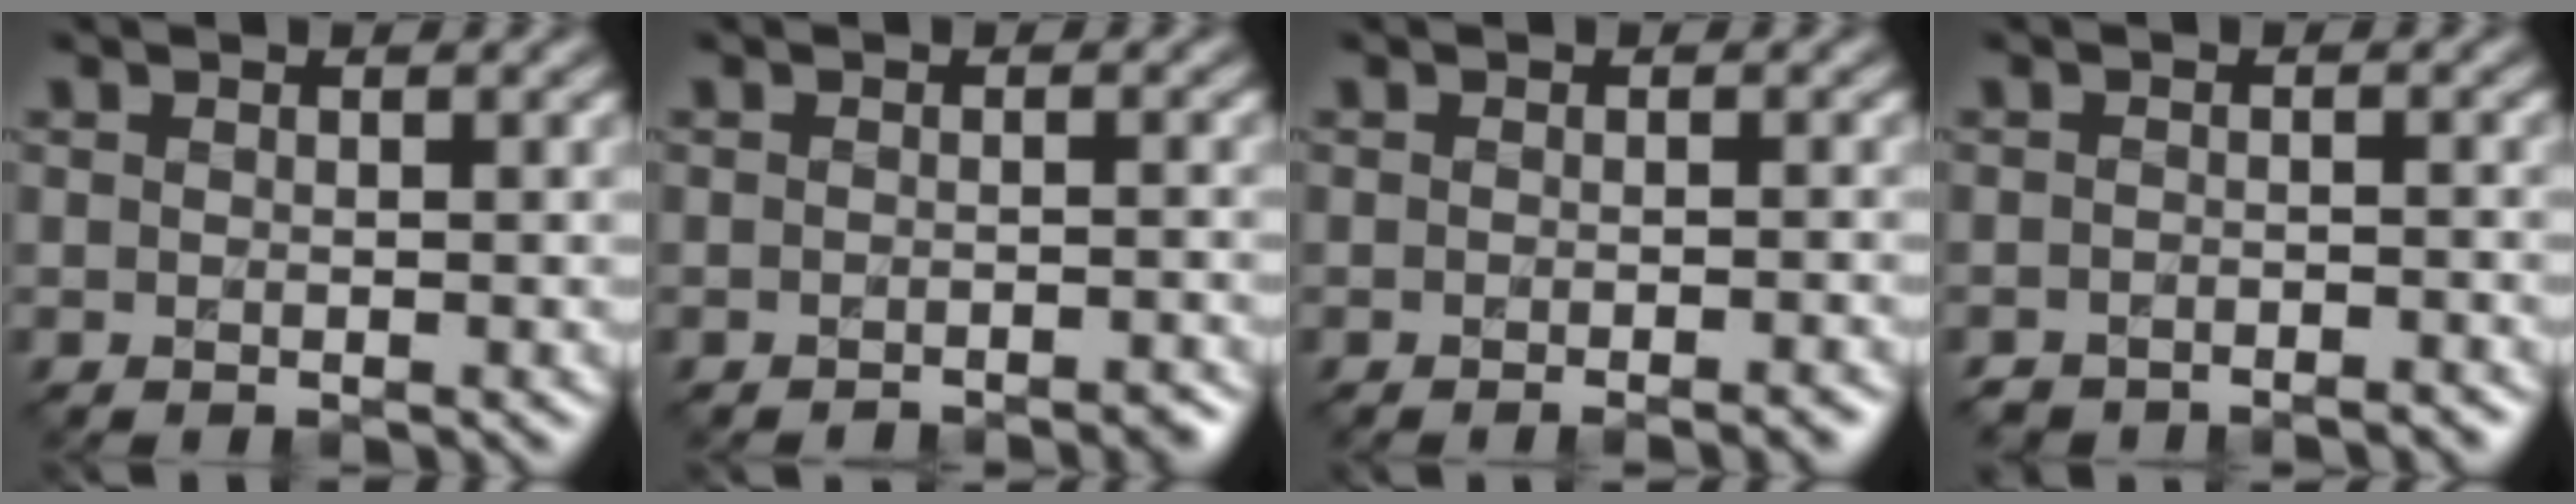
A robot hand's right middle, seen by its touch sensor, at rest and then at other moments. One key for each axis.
{"total": 1.8, "fx": -1.8, "fy": 0.3, "fz": 0.5, "tx": 0.004, "ty": 0.004, "tz": -0.022}
{"total": 2.1, "fx": -1.4, "fy": 0.4, "fz": 1.5, "tx": -0.009, "ty": -0.001, "tz": -0.021}
{"total": 3.8, "fx": -3.6, "fy": 1.0, "fz": 0.3, "tx": 0.004, "ty": 0.005, "tz": -0.044}